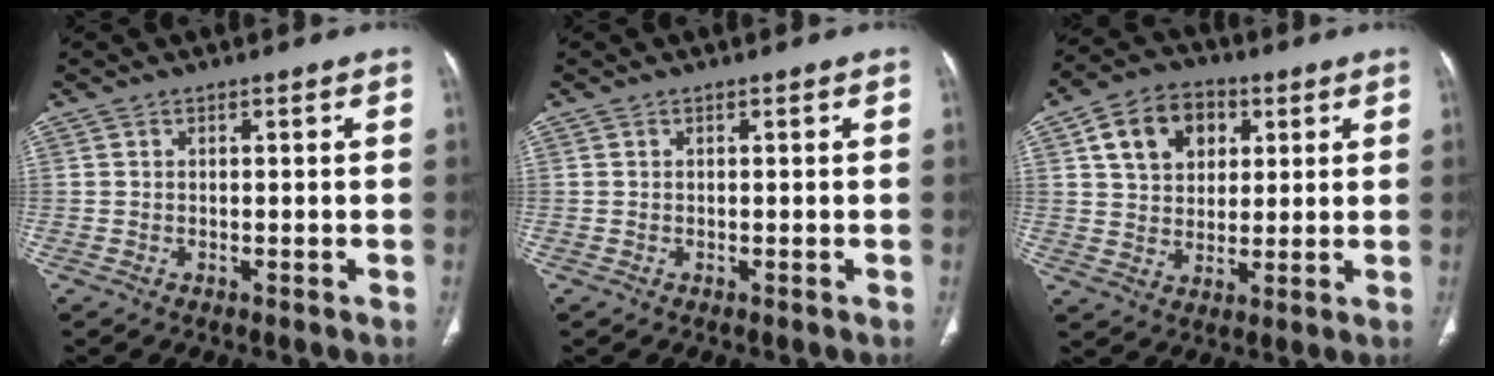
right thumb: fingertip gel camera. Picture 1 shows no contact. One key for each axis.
{"total": 0.0}
{"total": 11.8, "fx": 4.2, "fy": 8.9, "fz": 6.5, "tx": -0.076, "ty": -0.002, "tz": 0.068}